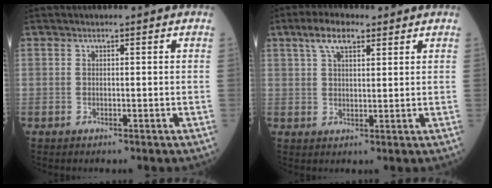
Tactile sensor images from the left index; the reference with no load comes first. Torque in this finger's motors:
{"motor_torque": [0.27, -0.26, -0.04, 0.04]}